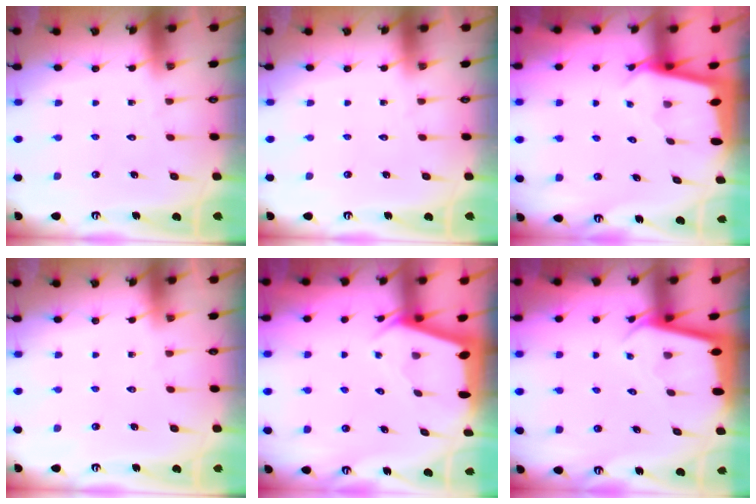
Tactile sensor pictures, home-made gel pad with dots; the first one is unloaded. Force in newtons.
{"total": 0.0}
{"total": 2.5, "press": 2.5, "slide": 0.1}
{"total": 0.0}
{"total": 2.4, "press": 2.3, "slide": 0.3}
{"total": 2.5, "press": 2.5, "slide": 0.1}